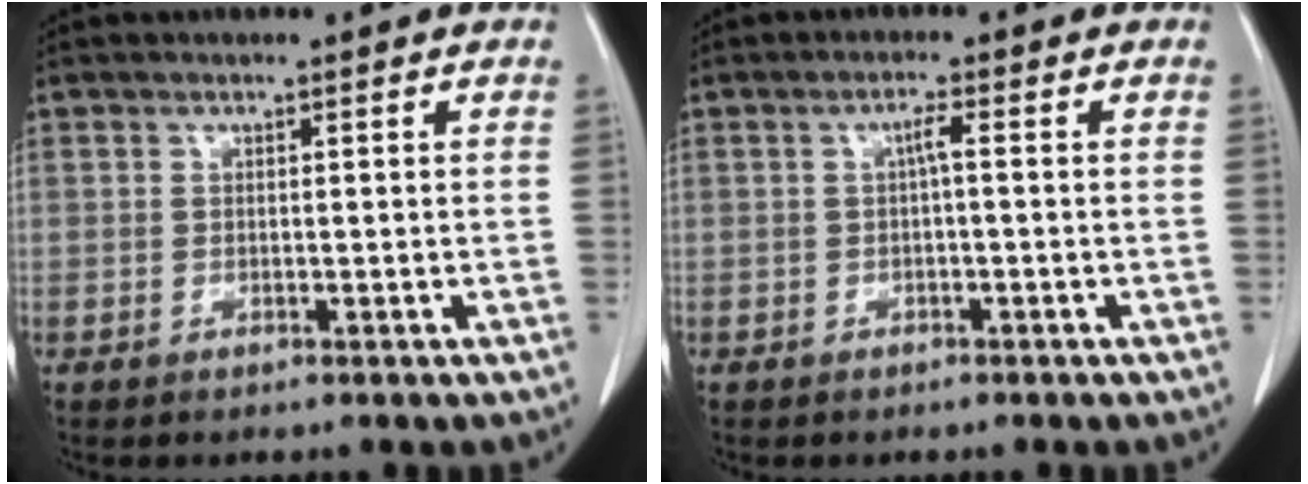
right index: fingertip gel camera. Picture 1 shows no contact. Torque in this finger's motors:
{"motor_torque": [0.21, 0.13, 0.00, 0.01]}